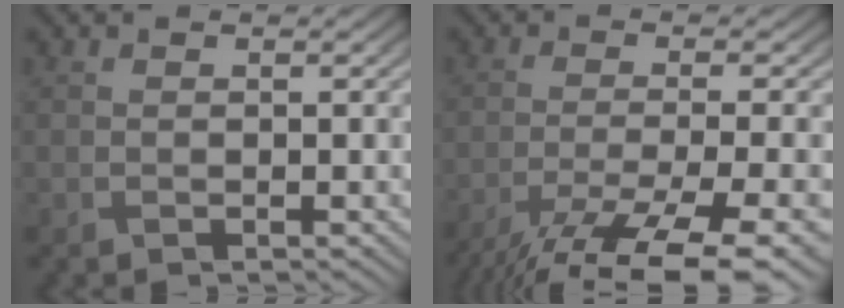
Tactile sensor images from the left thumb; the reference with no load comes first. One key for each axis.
{"total": 12.8, "fx": -9.3, "fy": 2.5, "fz": 8.4, "tx": -0.147, "ty": -0.025, "tz": -0.140}